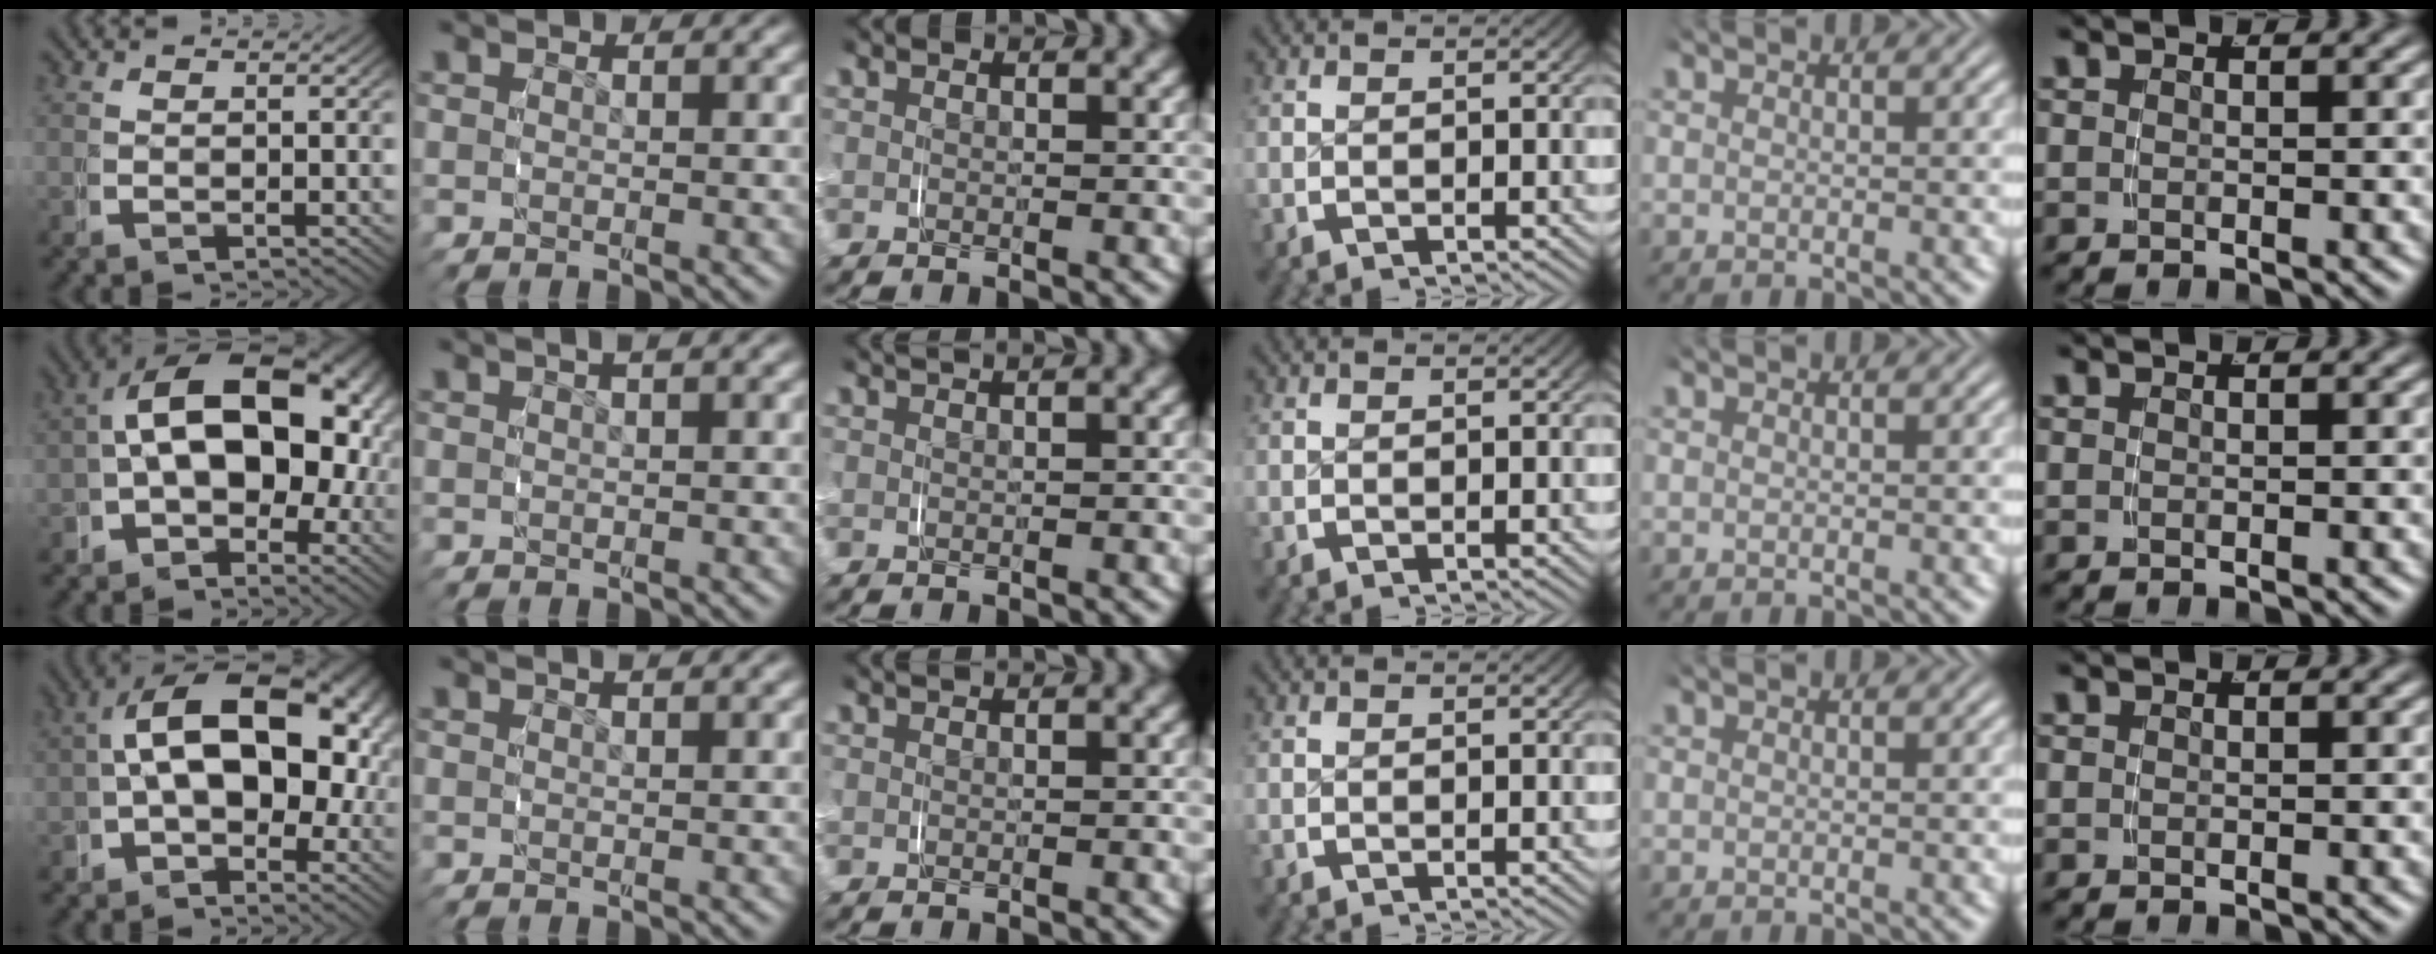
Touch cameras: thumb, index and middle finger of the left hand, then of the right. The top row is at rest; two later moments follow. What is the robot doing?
{"motion": "grasp_and_lifting", "object": "paper plate"}